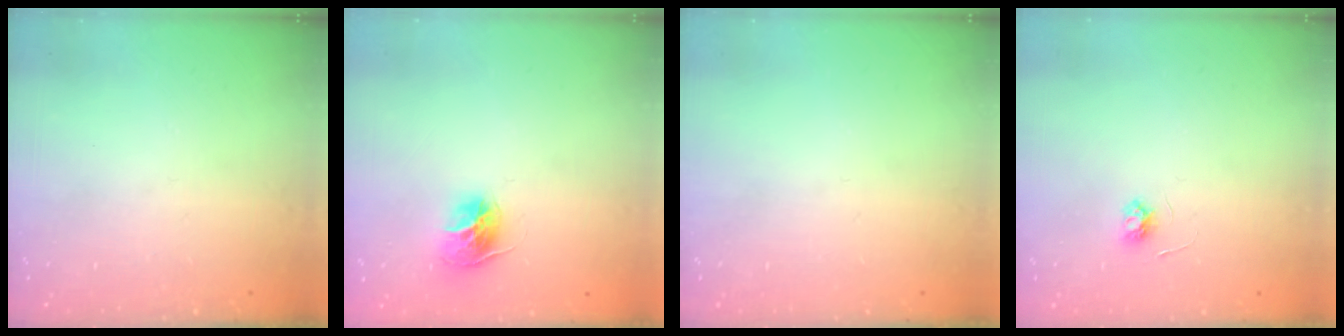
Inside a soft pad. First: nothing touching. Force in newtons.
{"total": 11.1, "press": 11.1, "slide": 0.9}
{"total": 0.0}
{"total": 3.6, "press": 3.6, "slide": 0.5}